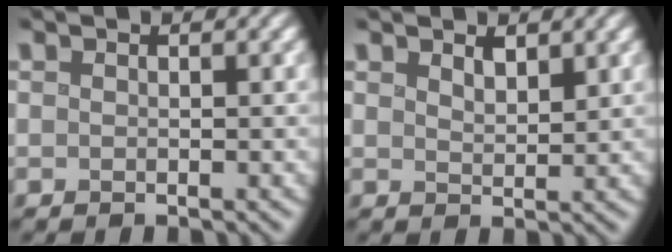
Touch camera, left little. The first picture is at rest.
{"total": 1.4, "force": [1.0, 0.6, 0.7], "torque": [-0.013, -0.002, 0.023]}